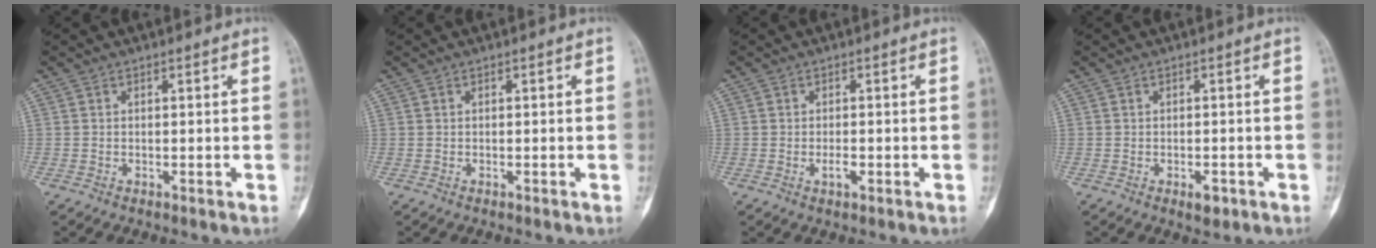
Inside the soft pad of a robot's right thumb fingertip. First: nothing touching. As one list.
[{"total": 0.0}, {"total": 1.8, "force": [-0.6, 0.9, 1.4], "torque": [-0.022, 0.000, -0.009]}, {"total": 2.4, "force": [-1.1, 1.2, 1.8], "torque": [-0.018, 0.003, -0.013]}]